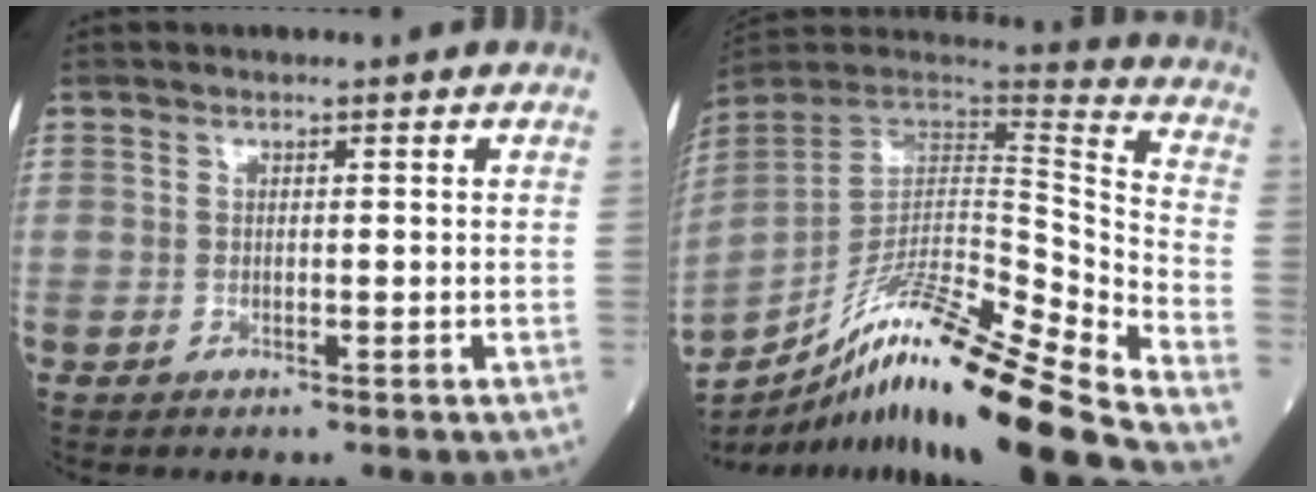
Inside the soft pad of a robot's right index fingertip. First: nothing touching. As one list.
[{"total": 27.3, "force": [-21.2, -0.5, 17.2], "torque": [-0.254, -0.034, -0.359]}]